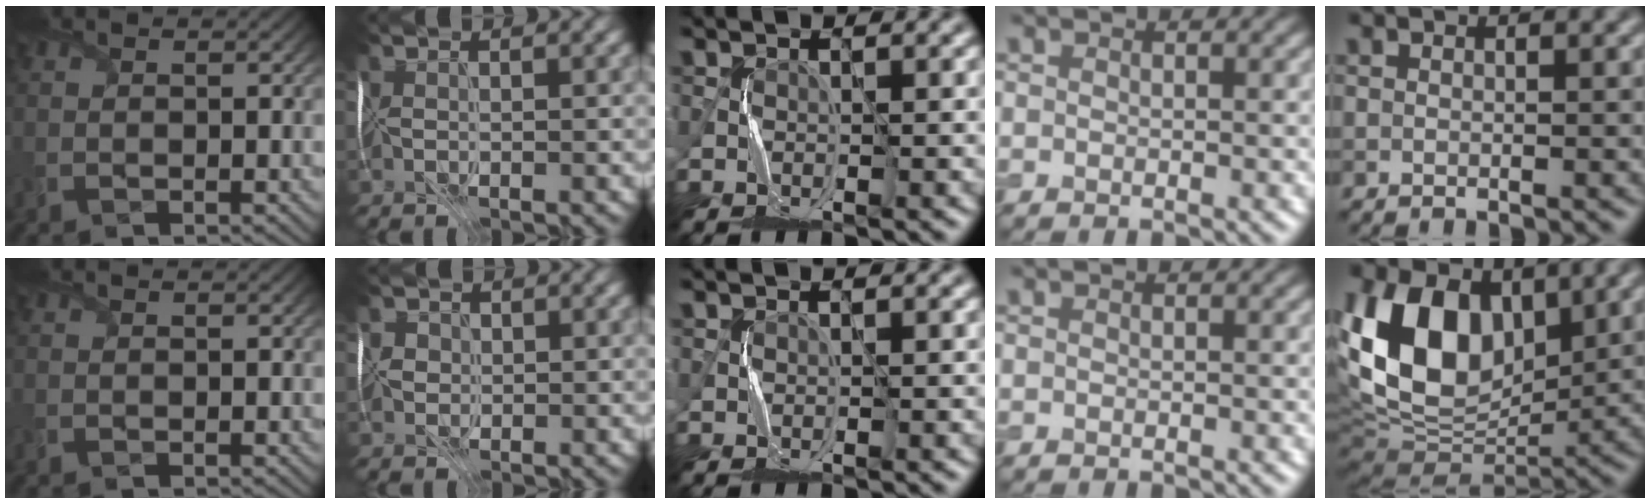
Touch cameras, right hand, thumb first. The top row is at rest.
{"index": {"total": 0.8, "force": [0.1, 0.7, -0.4], "torque": [0.015, 0.006, 0.004]}, "little": {"total": 13.1, "force": [3.0, 8.6, 9.4], "torque": [-0.197, 0.006, 0.046]}}